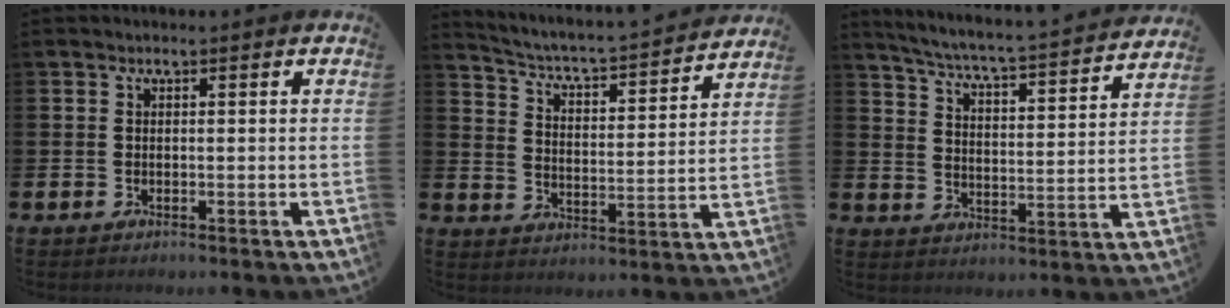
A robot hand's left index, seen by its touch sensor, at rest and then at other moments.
{"total": 4.8, "force": [4.6, 0.3, 1.3], "torque": [-0.051, -0.046, 0.071]}
{"total": 5.4, "force": [5.1, -0.2, 1.8], "torque": [-0.058, -0.050, 0.081]}